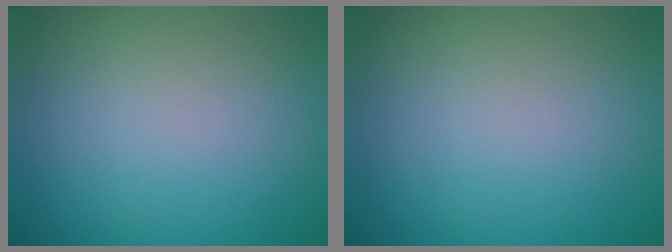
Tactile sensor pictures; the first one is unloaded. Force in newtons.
{"total": 0.0}